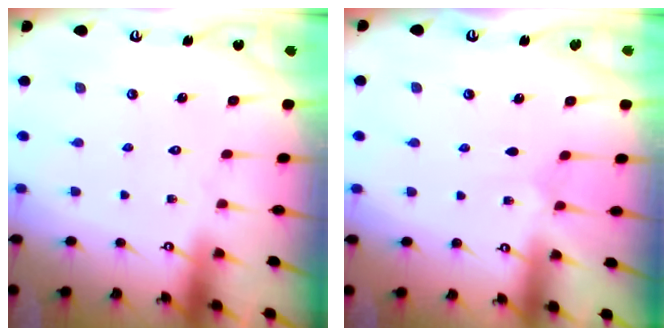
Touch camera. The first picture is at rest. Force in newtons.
{"total": 0.5, "press": 0.5, "slide": 0.2}